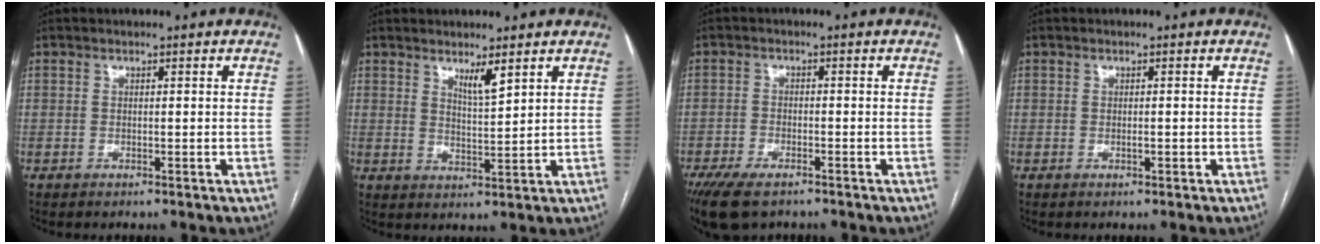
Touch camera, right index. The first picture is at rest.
{"total": 3.4, "force": [2.5, 0.2, 2.4], "torque": [-0.045, -0.012, 0.047]}
{"total": 8.0, "force": [-6.0, 3.0, 4.4], "torque": [-0.078, -0.011, -0.099]}
{"total": 0.7, "force": [-0.2, 0.2, 0.7], "torque": [-0.012, 0.000, -0.001]}